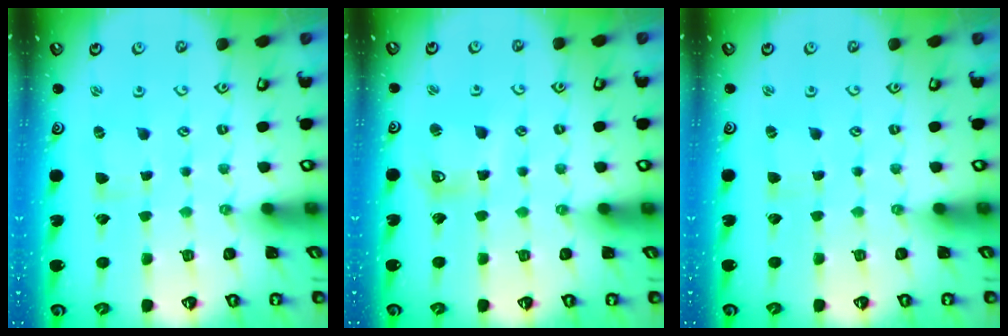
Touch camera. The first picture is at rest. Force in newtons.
{"total": 6.5, "press": 6.4, "slide": 1.2}
{"total": 0.0}